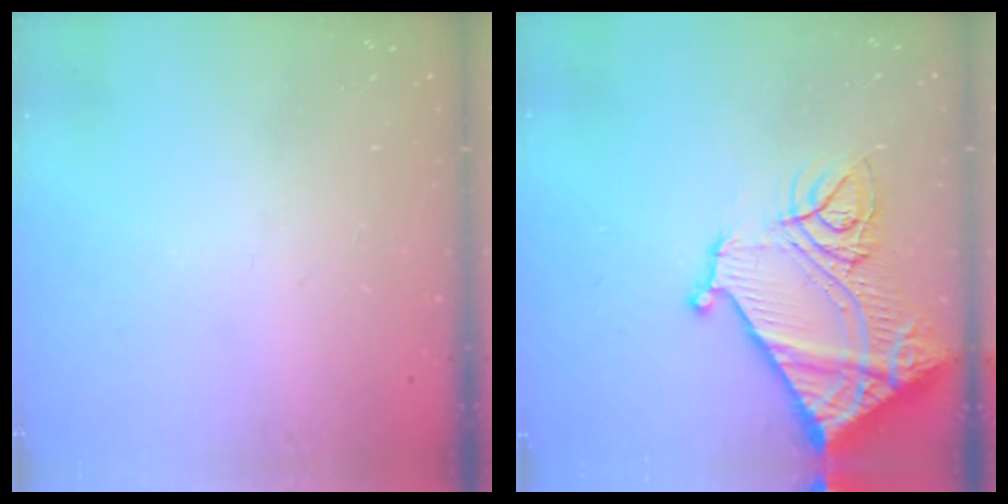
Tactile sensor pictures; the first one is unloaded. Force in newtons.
{"total": 18.3, "press": 18.1, "slide": 2.2}